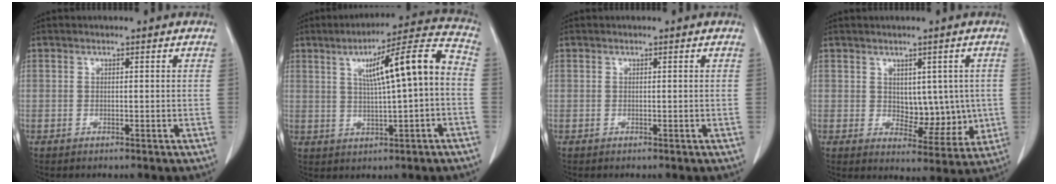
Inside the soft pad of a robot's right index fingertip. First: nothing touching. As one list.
[{"total": 12.3, "force": [1.2, 1.0, 12.2], "torque": [-0.178, 0.029, 0.020]}, {"total": 0.0}, {"total": 6.9, "force": [0.6, 4.4, 5.4], "torque": [-0.058, 0.000, 0.025]}]